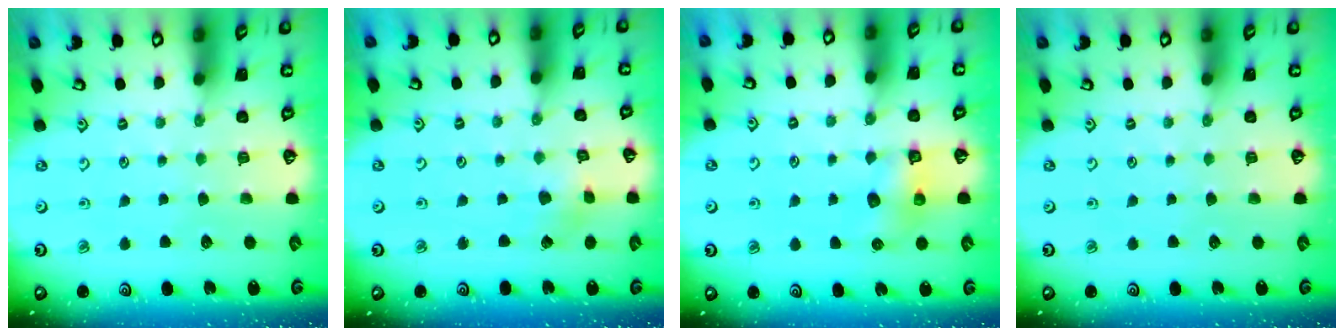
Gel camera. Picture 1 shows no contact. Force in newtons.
{"total": 2.6, "press": 2.6, "slide": 0.2}
{"total": 7.6, "press": 7.6, "slide": 0.6}
{"total": 0.0}